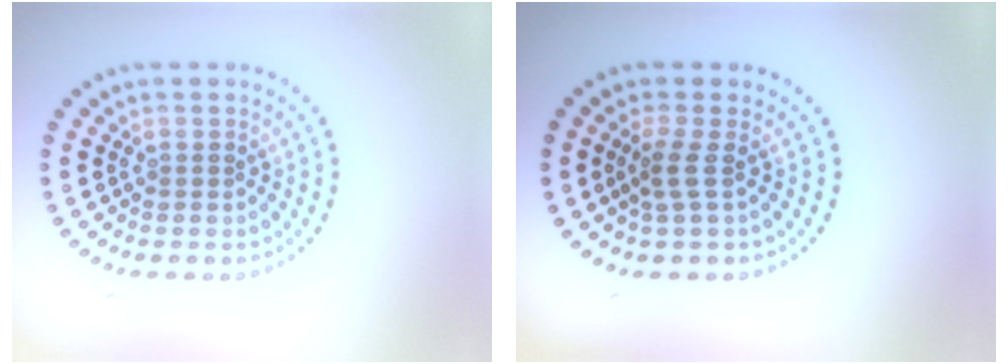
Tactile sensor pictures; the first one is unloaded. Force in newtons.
{"total": 1.8, "press": 1.1, "slide": 1.4}